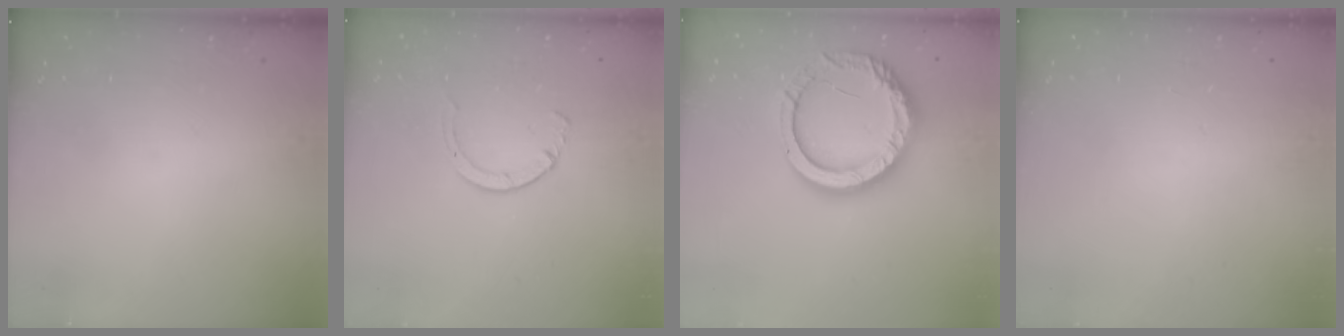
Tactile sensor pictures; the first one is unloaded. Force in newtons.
{"total": 2.8, "press": 2.8, "slide": 0.4}
{"total": 16.9, "press": 16.8, "slide": 1.2}
{"total": 2.6, "press": 2.6, "slide": 0.2}